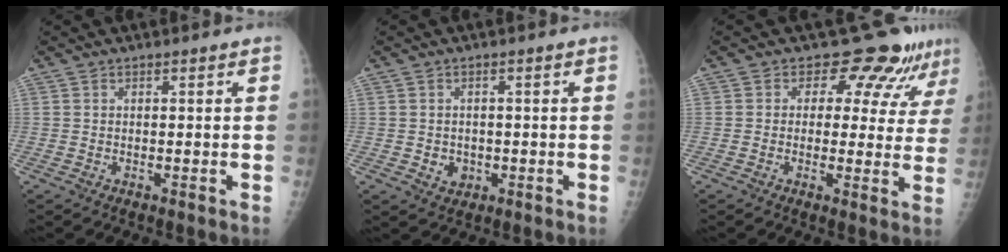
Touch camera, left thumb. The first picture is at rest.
{"total": 2.9, "force": [-0.5, 2.6, 1.2], "torque": [-0.007, 0.002, 0.000]}
{"total": 9.4, "force": [7.5, 4.5, 3.3], "torque": [0.003, -0.042, 0.076]}